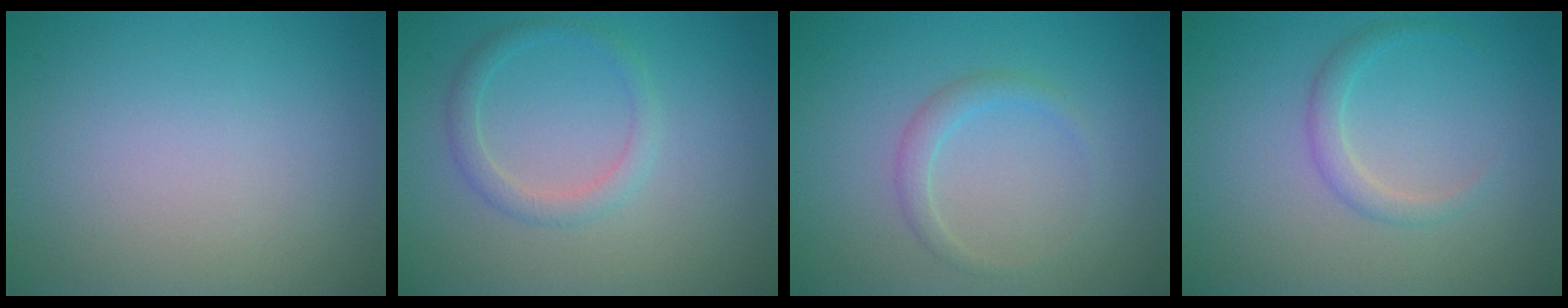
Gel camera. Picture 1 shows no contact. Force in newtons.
{"total": 1.9, "press": 1.9, "slide": 0.1}
{"total": 1.5, "press": 1.5, "slide": 0.2}
{"total": 1.6, "press": 1.5, "slide": 0.2}